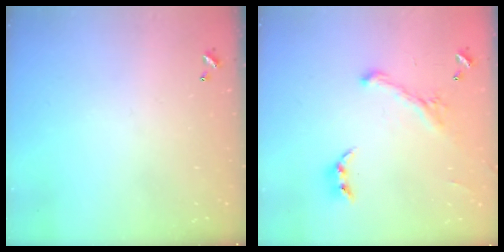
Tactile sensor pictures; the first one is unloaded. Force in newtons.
{"total": 1.5, "press": 1.1, "slide": 1.0}